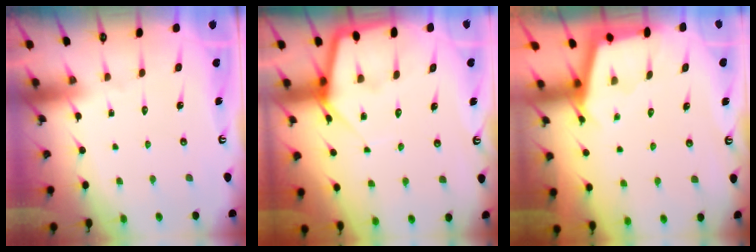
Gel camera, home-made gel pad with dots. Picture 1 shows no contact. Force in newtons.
{"total": 6.5, "press": 6.5, "slide": 0.5}
{"total": 2.4, "press": 2.4, "slide": 0.2}